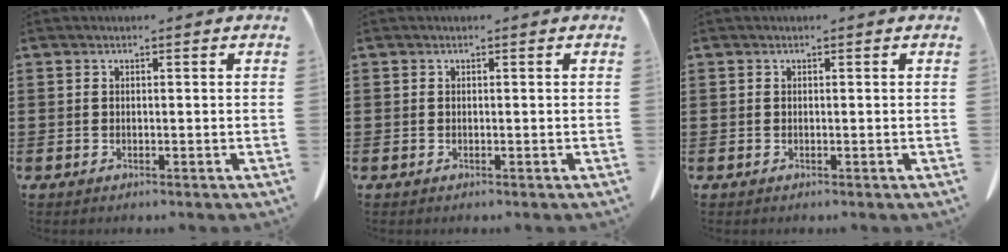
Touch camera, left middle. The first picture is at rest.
{"total": 0.0}
{"total": 0.0}